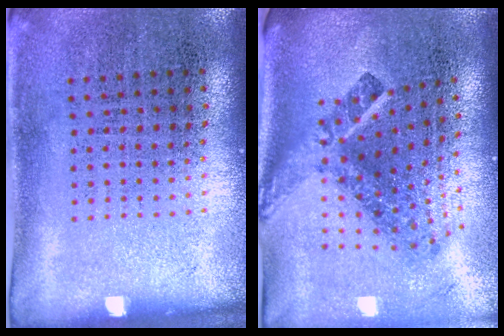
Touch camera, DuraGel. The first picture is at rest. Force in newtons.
{"total": 2.7, "press": 1.6, "slide": 2.1}